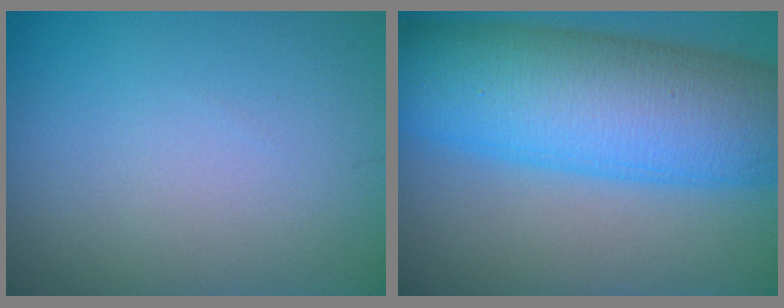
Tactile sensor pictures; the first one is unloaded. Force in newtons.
{"total": 12.7, "press": 12.7, "slide": 0.2}